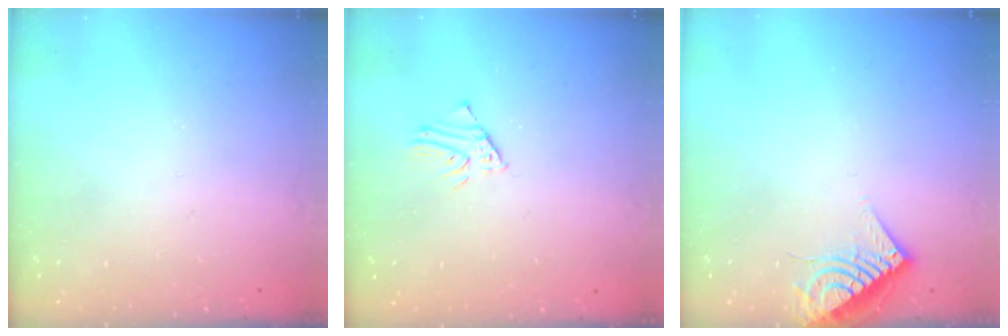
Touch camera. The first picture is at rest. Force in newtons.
{"total": 1.3, "press": 1.3, "slide": 0.1}
{"total": 6.6, "press": 6.6, "slide": 0.6}